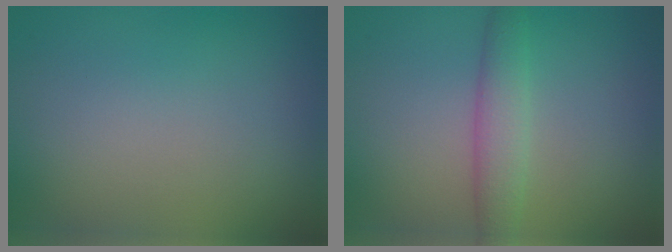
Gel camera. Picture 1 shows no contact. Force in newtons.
{"total": 2.9, "press": 2.9, "slide": 0.1}